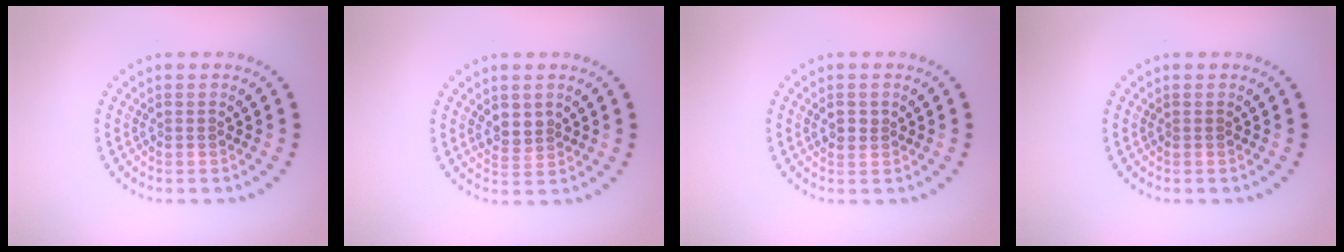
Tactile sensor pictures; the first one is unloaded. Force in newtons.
{"total": 1.9, "press": 1.7, "slide": 0.9}
{"total": 1.0, "press": 1.0, "slide": 0.1}
{"total": 0.0}